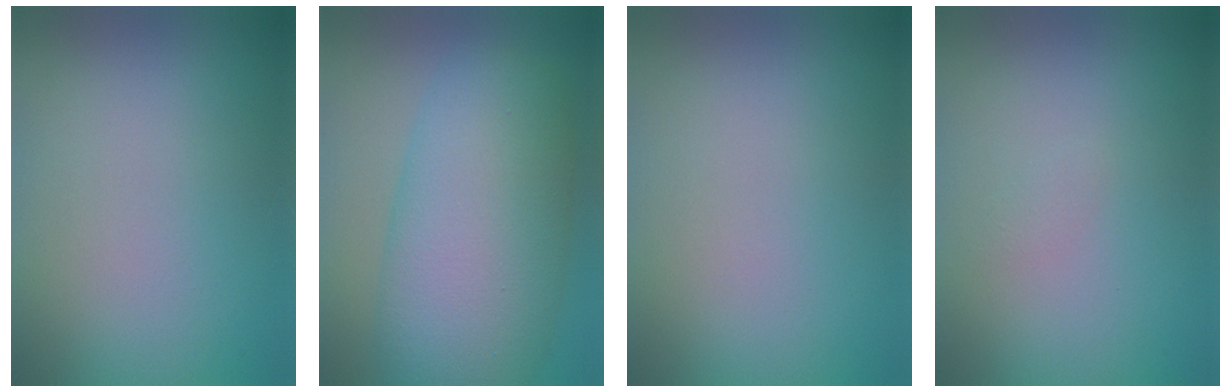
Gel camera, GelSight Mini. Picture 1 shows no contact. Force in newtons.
{"total": 11.3, "press": 11.2, "slide": 0.6}
{"total": 0.0}
{"total": 0.6, "press": 0.6, "slide": 0.1}